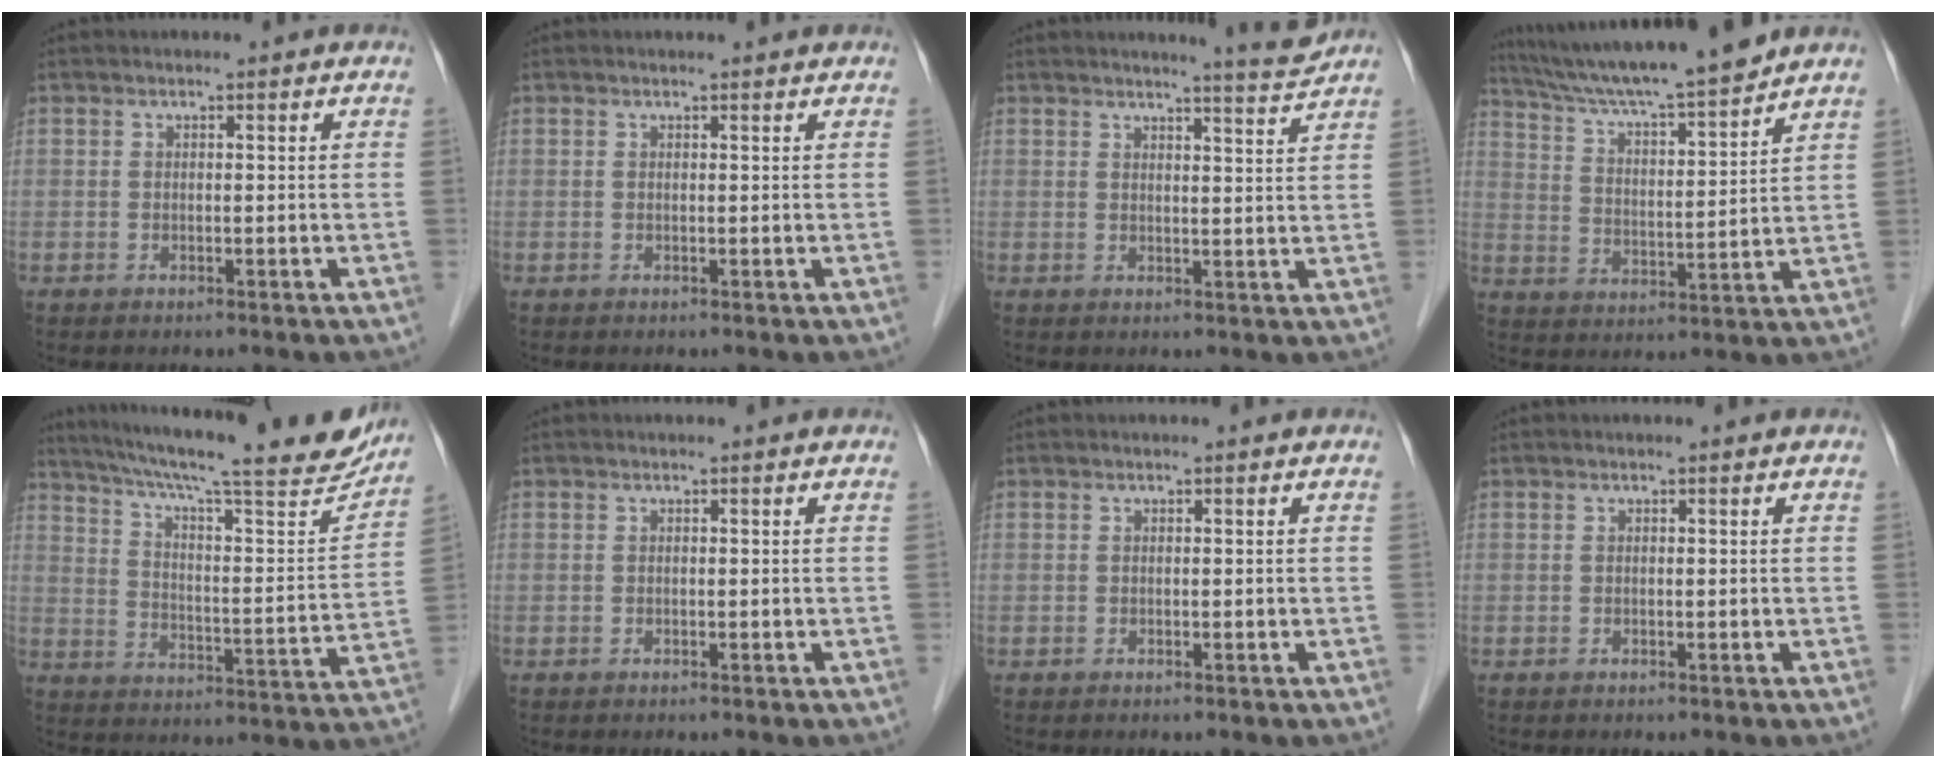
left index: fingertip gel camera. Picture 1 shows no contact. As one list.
[{"total": 0.9, "force": [0.8, -0.1, 0.2], "torque": [-0.010, 0.001, 0.012]}, {"total": 3.2, "force": [2.9, -1.0, 0.5], "torque": [-0.017, -0.018, 0.039]}, {"total": 15.5, "force": [13.9, -0.4, 6.8], "torque": [-0.122, 0.007, 0.228]}, {"total": 25.8, "force": [22.2, 2.8, 12.8], "torque": [-0.204, -0.022, 0.299]}, {"total": 0.0}, {"total": 0.0}, {"total": 0.0}]